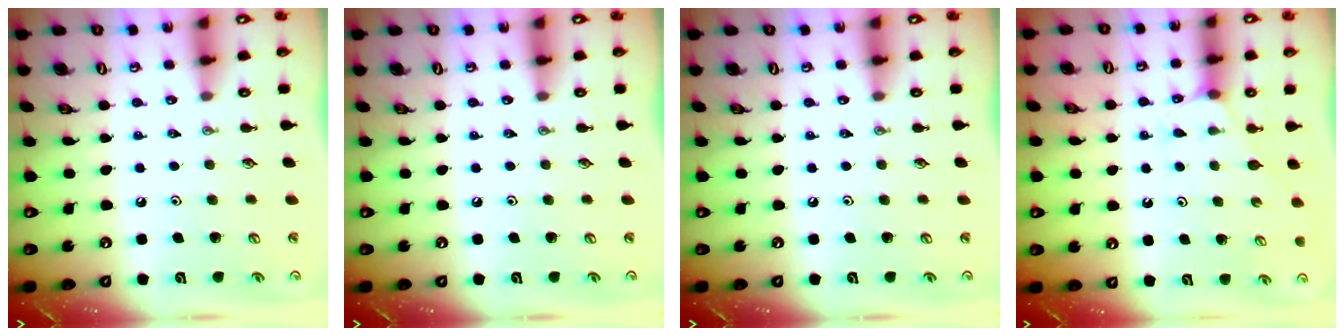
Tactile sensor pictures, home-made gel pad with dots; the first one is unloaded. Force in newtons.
{"total": 0.0}
{"total": 0.0}
{"total": 4.1, "press": 4.1, "slide": 0.5}